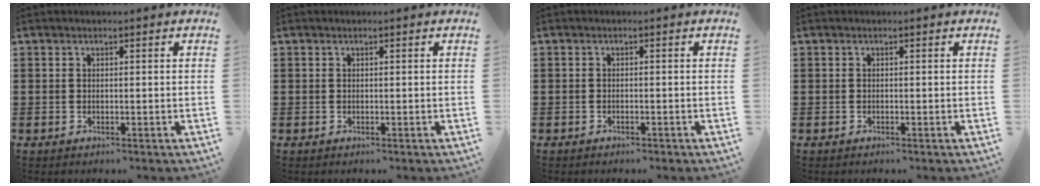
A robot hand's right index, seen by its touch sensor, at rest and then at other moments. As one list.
[{"total": 0.0}, {"total": 0.6, "force": [-0.5, -0.1, 0.2], "torque": [-0.006, -0.005, -0.009]}, {"total": 0.0}]